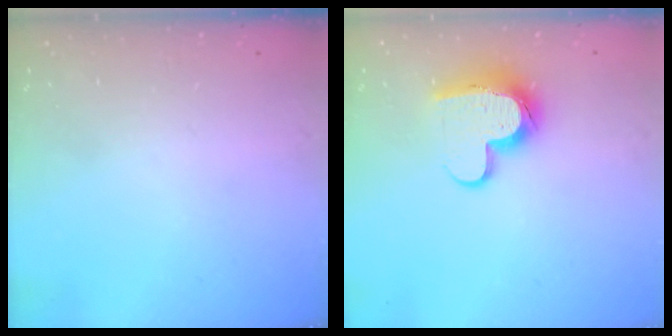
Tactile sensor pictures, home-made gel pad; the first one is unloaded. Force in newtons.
{"total": 11.7, "press": 11.7, "slide": 1.0}